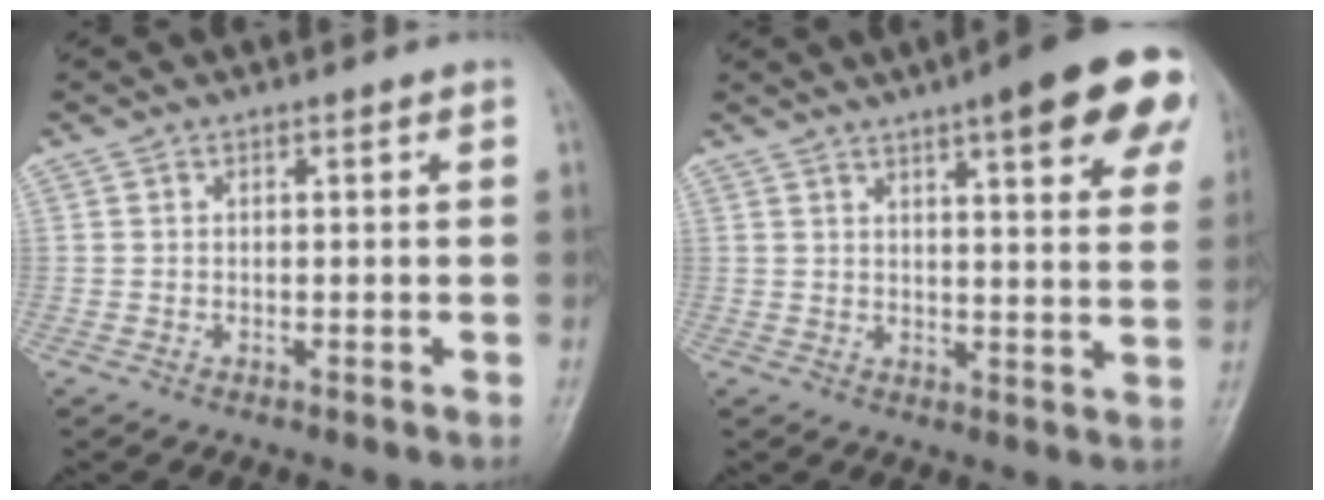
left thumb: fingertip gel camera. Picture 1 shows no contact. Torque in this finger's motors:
{"motor_torque": [1.95, 1.19, 2.05, -0.72, 0.32]}